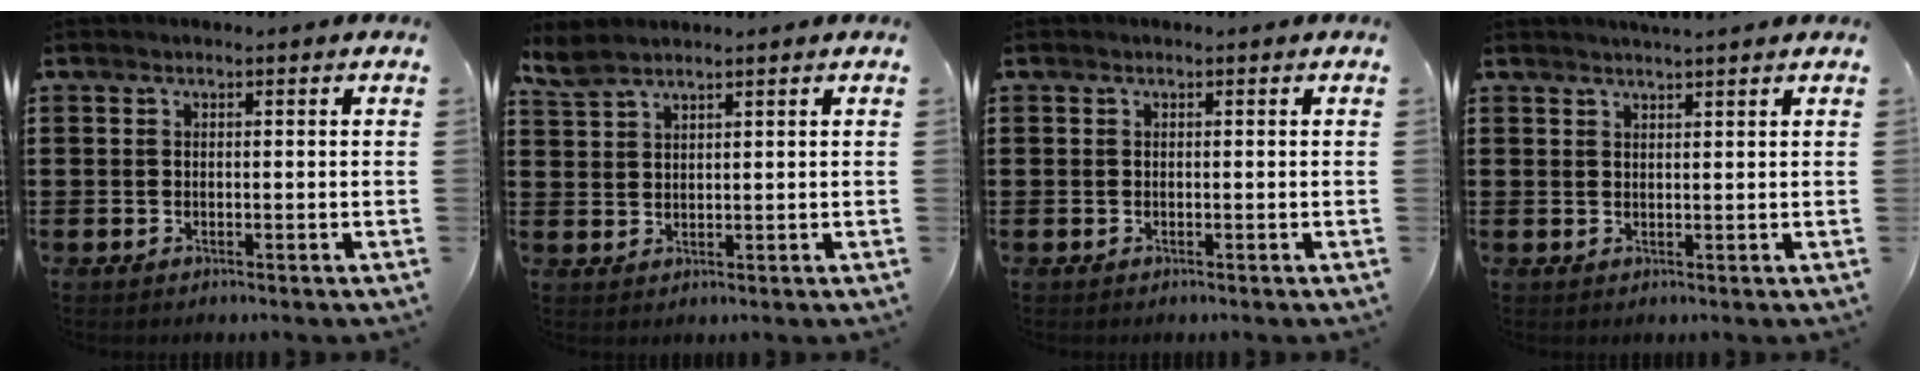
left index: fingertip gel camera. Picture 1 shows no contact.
{"total": 2.8, "force": [2.5, 0.6, 1.2], "torque": [-0.031, -0.001, 0.047]}
{"total": 0.0}
{"total": 1.8, "force": [1.7, -0.3, 0.5], "torque": [-0.012, -0.001, 0.032]}